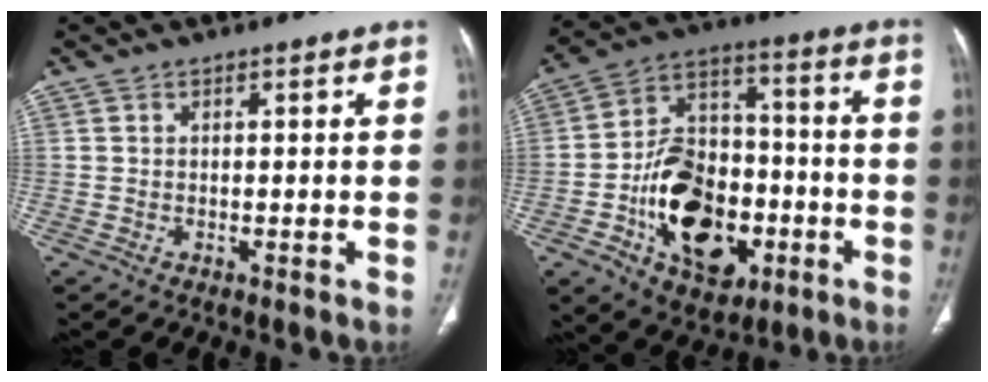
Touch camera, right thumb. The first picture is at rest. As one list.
[{"total": 21.7, "force": [-6.6, 14.4, 14.8], "torque": [-0.194, 0.042, -0.096]}]